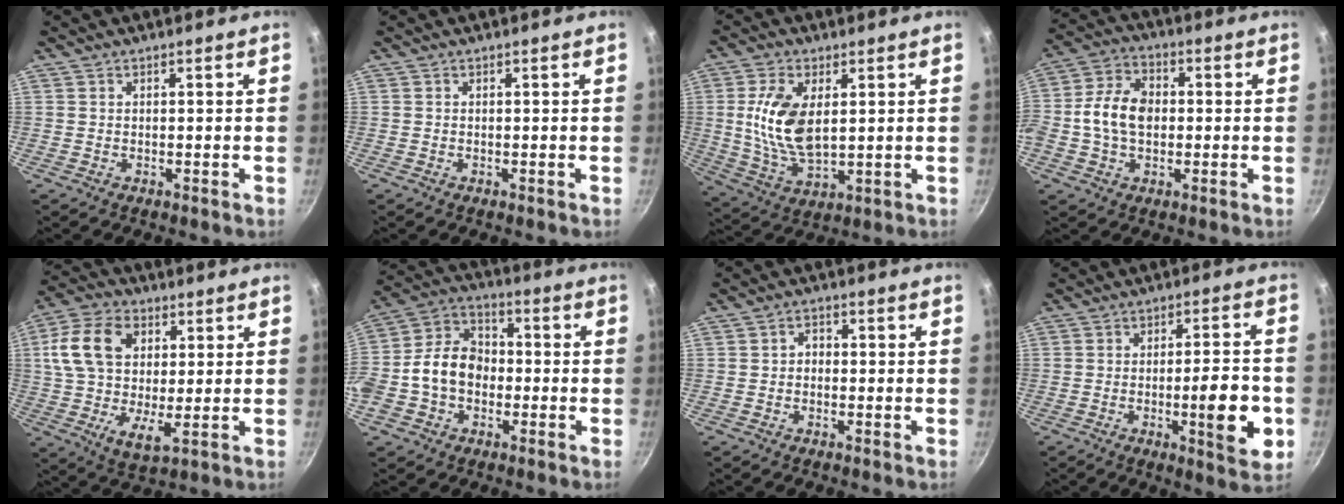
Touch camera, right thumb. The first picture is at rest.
{"total": 0.0}
{"total": 12.7, "force": [2.2, 6.8, 10.5], "torque": [-0.200, -0.013, 0.048]}
{"total": 11.1, "force": [-0.2, 8.0, 7.8], "torque": [-0.125, 0.022, -0.021]}
{"total": 15.8, "force": [4.1, 9.9, 11.6], "torque": [-0.199, -0.006, 0.064]}
{"total": 14.5, "force": [-2.3, 11.0, 9.1], "torque": [-0.134, 0.046, -0.057]}
{"total": 2.1, "force": [-0.3, 1.7, 1.2], "torque": [-0.010, 0.010, -0.008]}
{"total": 12.2, "force": [-3.2, 2.8, 11.5], "torque": [-0.148, 0.012, -0.044]}